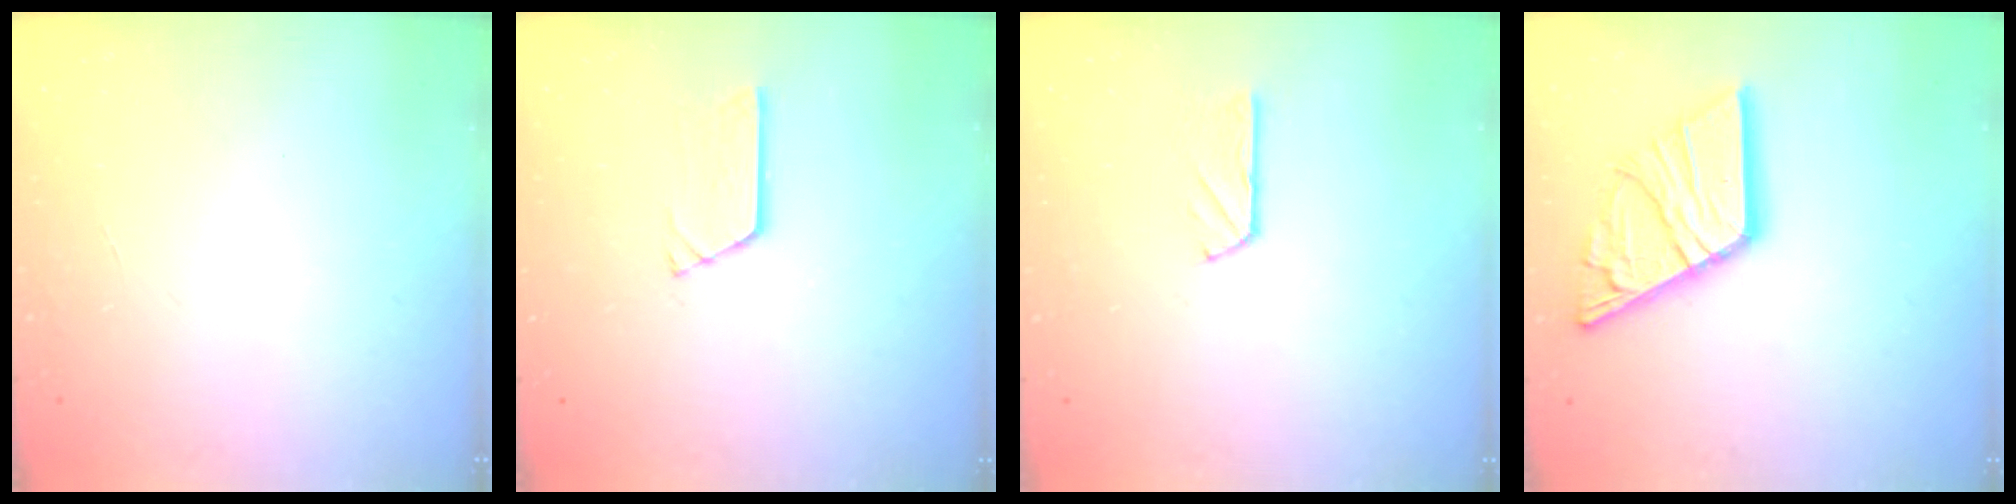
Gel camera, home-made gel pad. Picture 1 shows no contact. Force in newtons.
{"total": 3.0, "press": 3.0, "slide": 0.2}
{"total": 2.9, "press": 2.9, "slide": 0.1}
{"total": 17.5, "press": 17.5, "slide": 1.5}